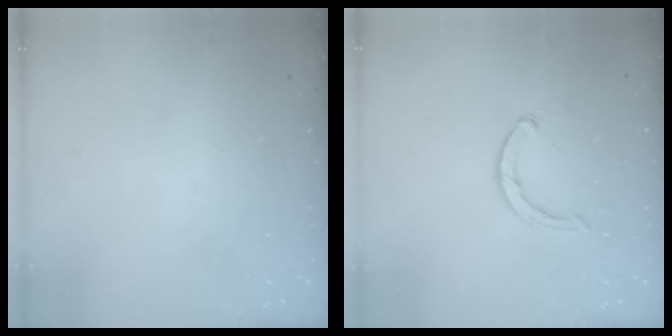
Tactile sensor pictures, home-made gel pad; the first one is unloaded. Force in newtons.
{"total": 2.6, "press": 2.5, "slide": 0.4}